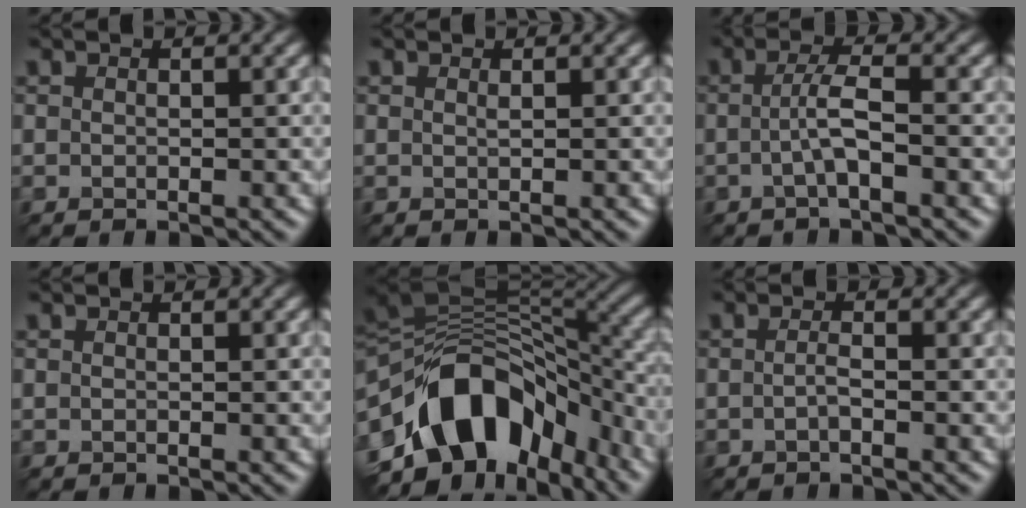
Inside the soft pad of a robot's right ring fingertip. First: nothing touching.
{"total": 0.9, "force": [-0.2, -0.8, -0.5], "torque": [-0.013, -0.006, 0.006]}
{"total": 2.0, "force": [-1.1, -0.9, 1.4], "torque": [-0.063, 0.005, -0.001]}
{"total": 0.0}
{"total": 11.6, "force": [-5.7, 7.3, 6.9], "torque": [-0.152, 0.009, -0.077]}
{"total": 1.2, "force": [-0.8, -0.9, -0.2], "torque": [-0.028, -0.001, 0.005]}